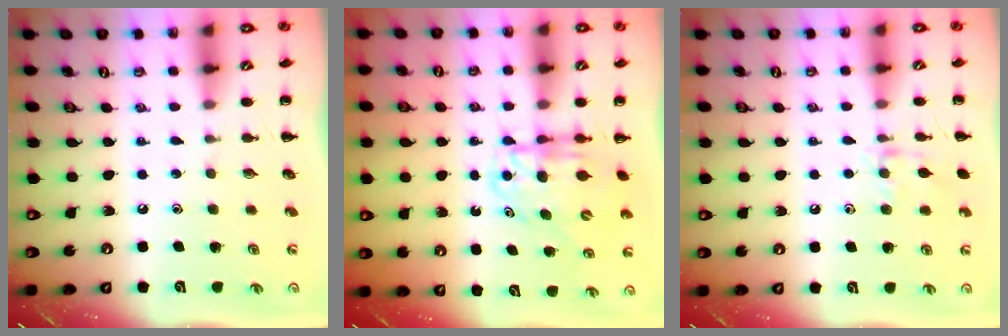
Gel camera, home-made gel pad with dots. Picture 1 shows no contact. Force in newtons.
{"total": 6.8, "press": 6.7, "slide": 0.9}
{"total": 7.8, "press": 7.7, "slide": 1.3}